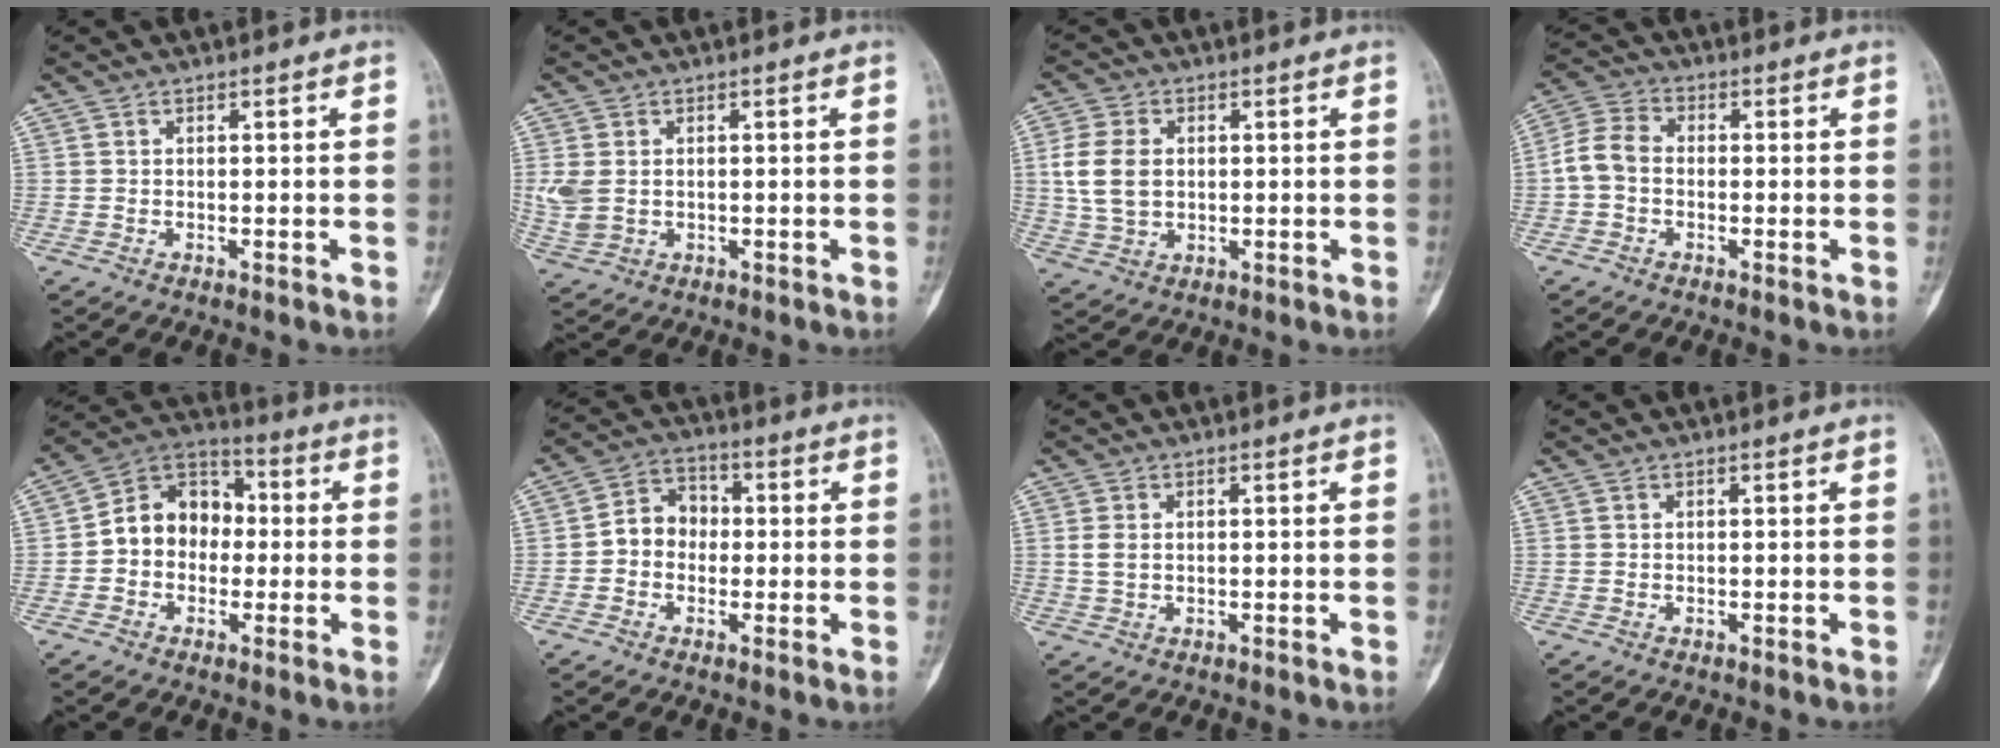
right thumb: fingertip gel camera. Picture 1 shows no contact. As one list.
[{"total": 4.9, "force": [0.4, 3.5, 3.3], "torque": [-0.085, 0.000, 0.016]}, {"total": 8.4, "force": [1.0, 6.0, 5.8], "torque": [-0.119, 0.000, 0.023]}, {"total": 5.9, "force": [-0.9, 4.4, 3.9], "torque": [-0.074, 0.019, -0.031]}, {"total": 11.7, "force": [-0.4, 9.3, 7.1], "torque": [-0.082, 0.041, -0.021]}, {"total": 6.8, "force": [-0.7, 5.7, 3.6], "torque": [-0.036, 0.027, -0.027]}, {"total": 2.3, "force": [0.3, 1.6, 1.7], "torque": [-0.038, -0.001, 0.009]}, {"total": 0.0}]